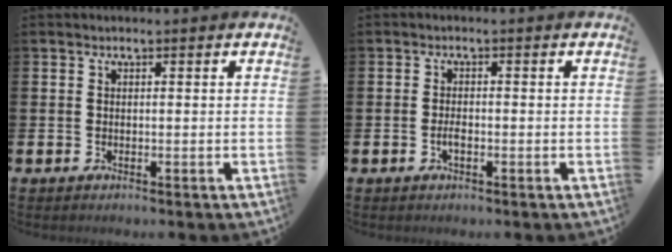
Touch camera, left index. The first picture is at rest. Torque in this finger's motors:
{"motor_torque": [0.22, -0.09, 0.00, 0.06]}